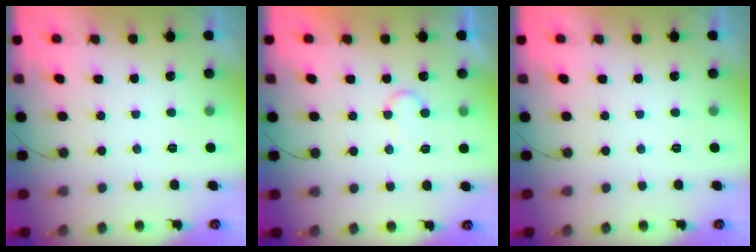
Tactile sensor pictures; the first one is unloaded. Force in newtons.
{"total": 6.8, "press": 6.8, "slide": 0.5}
{"total": 0.0}